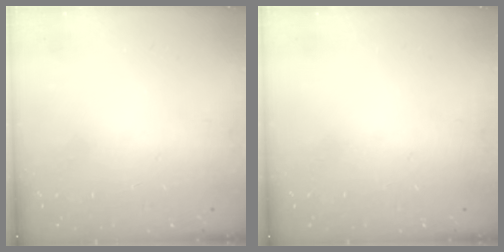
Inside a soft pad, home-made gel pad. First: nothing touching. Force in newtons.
{"total": 0.0}